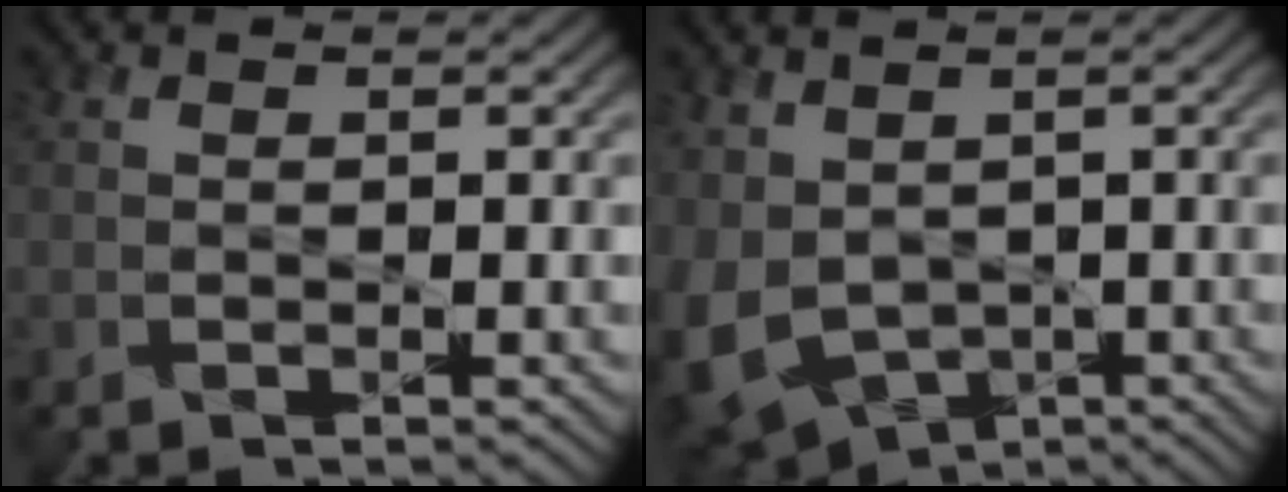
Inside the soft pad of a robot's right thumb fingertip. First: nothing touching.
{"total": 8.9, "force": [-1.0, 6.2, 6.3], "torque": [-0.175, -0.023, -0.013]}